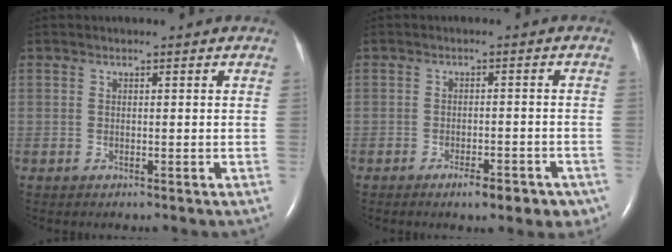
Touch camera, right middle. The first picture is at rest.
{"total": 5.9, "force": [-4.1, 2.0, 3.8], "torque": [-0.038, 0.001, -0.052]}